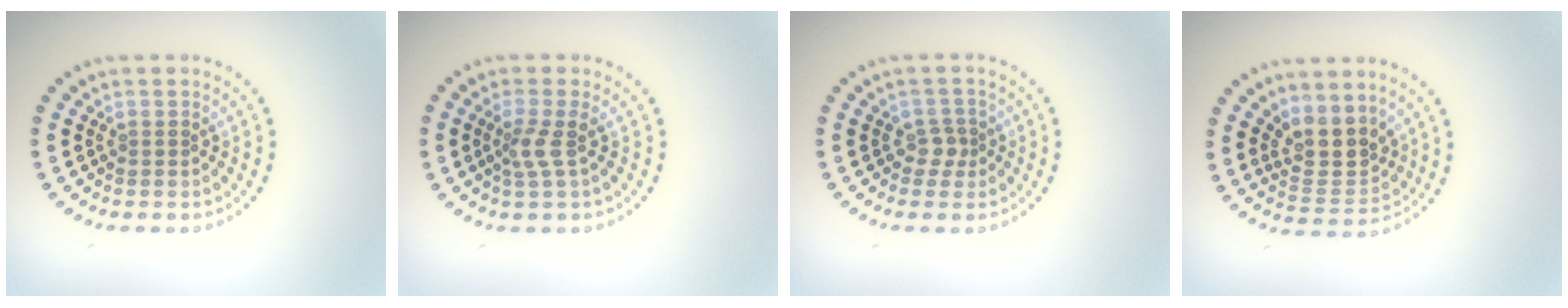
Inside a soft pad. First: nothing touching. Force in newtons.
{"total": 1.9, "press": 1.4, "slide": 1.3}
{"total": 1.6, "press": 1.3, "slide": 0.9}
{"total": 3.8, "press": 3.4, "slide": 1.8}